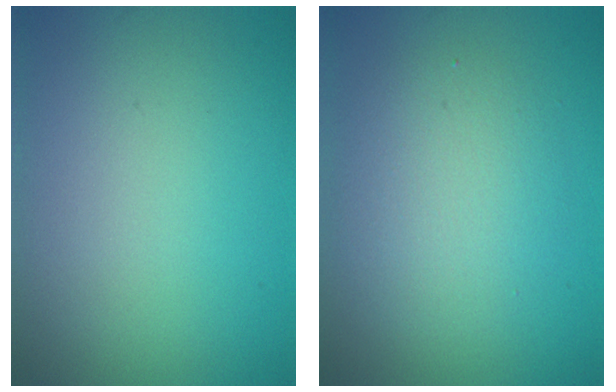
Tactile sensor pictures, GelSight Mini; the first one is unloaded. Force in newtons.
{"total": 3.8, "press": 3.8, "slide": 0.2}